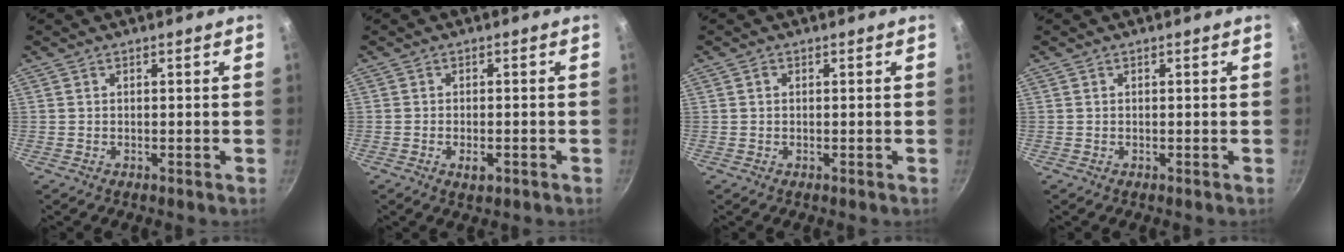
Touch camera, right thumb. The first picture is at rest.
{"total": 2.8, "force": [-1.2, 1.3, 2.2], "torque": [-0.035, 0.003, -0.017]}
{"total": 0.7, "force": [0.2, 0.6, 0.4], "torque": [-0.007, 0.004, 0.002]}
{"total": 0.0}